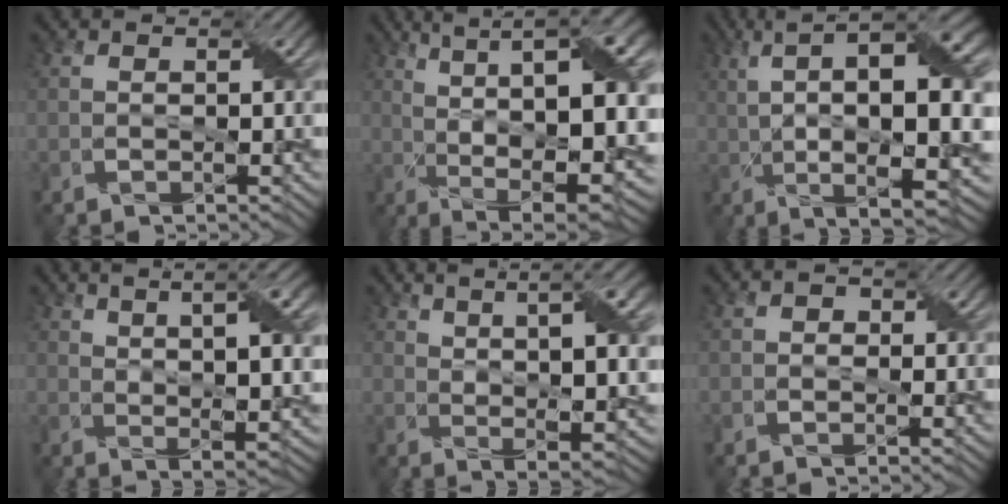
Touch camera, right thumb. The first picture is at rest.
{"total": 16.9, "force": [3.4, 6.4, 15.2], "torque": [-0.234, 0.019, 0.067]}
{"total": 15.5, "force": [3.4, 4.2, 14.6], "torque": [-0.244, 0.008, 0.072]}
{"total": 10.1, "force": [4.2, 3.0, 8.7], "torque": [-0.140, 0.007, 0.068]}
{"total": 11.4, "force": [4.5, 3.5, 9.8], "torque": [-0.159, 0.010, 0.071]}
{"total": 1.0, "force": [-0.2, 1.0, 0.2], "torque": [0.000, -0.002, -0.007]}